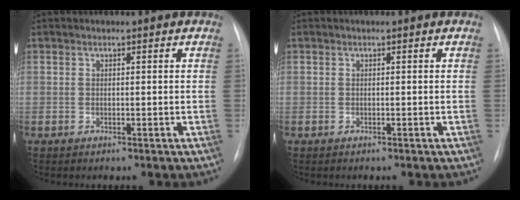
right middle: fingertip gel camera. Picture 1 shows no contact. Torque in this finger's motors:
{"motor_torque": [0.25, -0.28, 0.03, 0.02]}